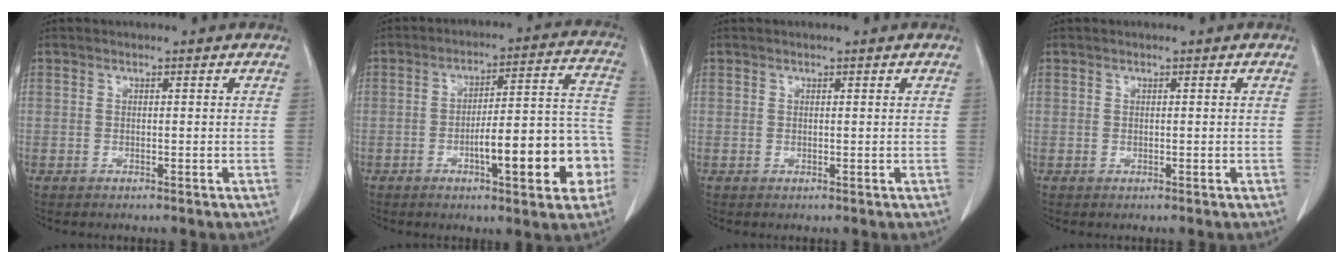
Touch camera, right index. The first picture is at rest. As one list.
[{"total": 14.8, "force": [-5.1, 2.8, 13.6], "torque": [-0.179, 0.031, -0.065]}, {"total": 0.0}, {"total": 0.0}]